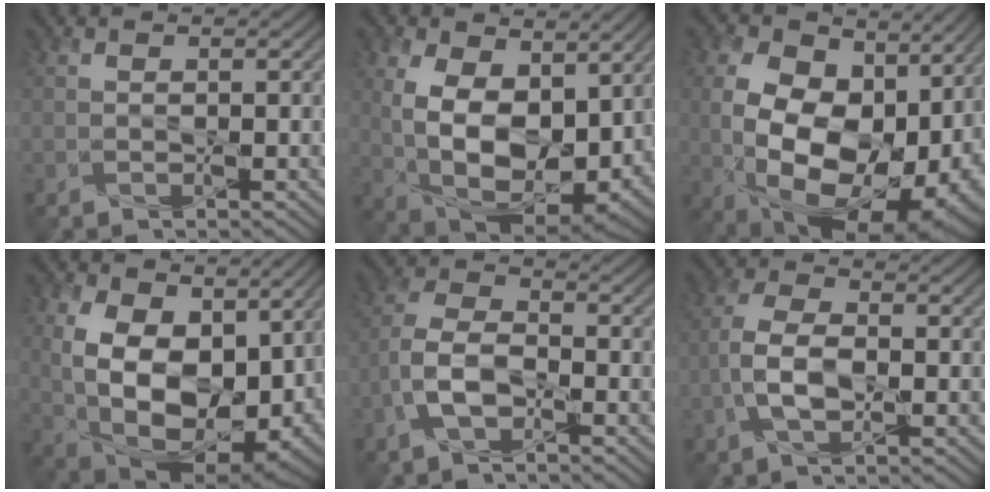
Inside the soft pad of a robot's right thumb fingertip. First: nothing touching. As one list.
[{"total": 12.8, "force": [1.9, 8.0, 9.8], "torque": [-0.202, -0.016, 0.043]}, {"total": 19.1, "force": [-0.5, 13.3, 13.7], "torque": [-0.230, -0.035, 0.022]}, {"total": 16.6, "force": [1.3, 11.1, 12.3], "torque": [-0.225, -0.034, 0.048]}, {"total": 6.4, "force": [-3.2, 3.3, 4.4], "torque": [-0.101, 0.008, -0.077]}, {"total": 5.9, "force": [-1.9, 3.1, 4.7], "torque": [-0.107, 0.004, -0.047]}]